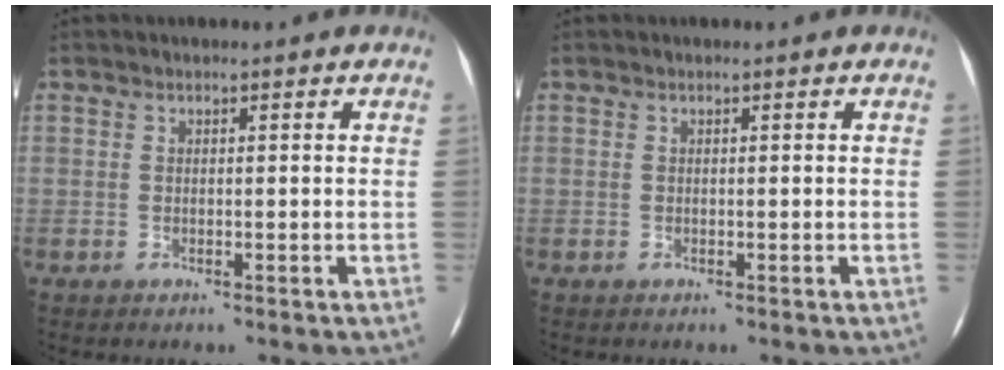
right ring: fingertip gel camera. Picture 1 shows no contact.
{"total": 0.0}